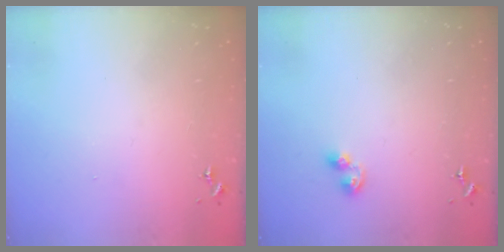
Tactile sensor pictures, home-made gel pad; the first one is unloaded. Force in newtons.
{"total": 4.3, "press": 4.3, "slide": 0.4}